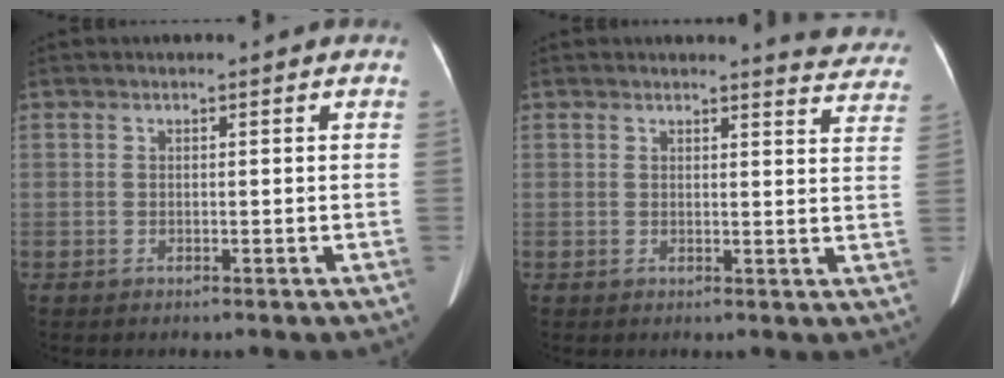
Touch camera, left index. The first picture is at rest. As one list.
[{"total": 7.2, "force": [7.1, 0.8, 0.9], "torque": [0.008, -0.034, 0.052]}]